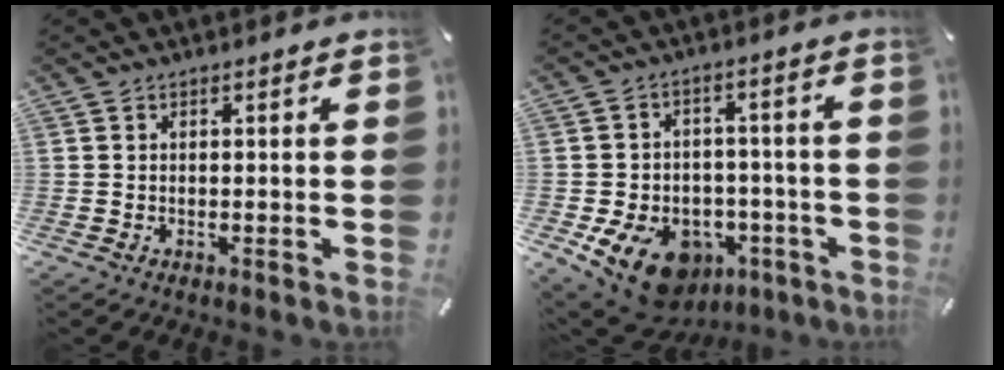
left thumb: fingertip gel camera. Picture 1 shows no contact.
{"total": 13.3, "force": [-6.7, 9.2, 7.0], "torque": [-0.123, 0.042, -0.110]}